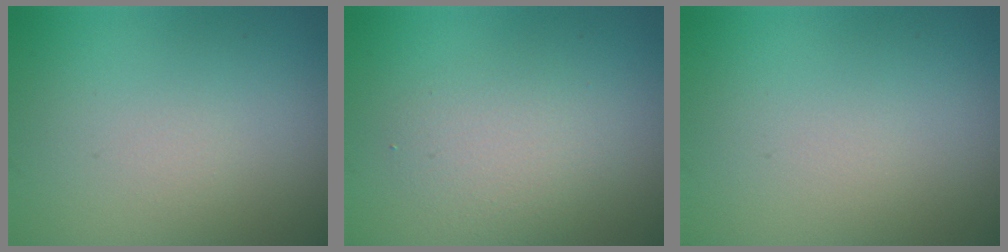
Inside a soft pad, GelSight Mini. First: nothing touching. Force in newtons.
{"total": 2.6, "press": 2.6, "slide": 0.1}
{"total": 0.0}